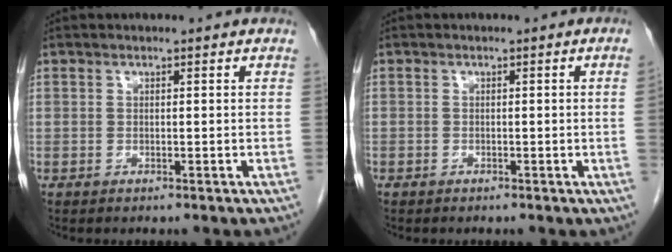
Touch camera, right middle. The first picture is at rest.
{"total": 1.2, "force": [-0.2, -0.5, 1.0], "torque": [-0.004, 0.001, -0.003]}